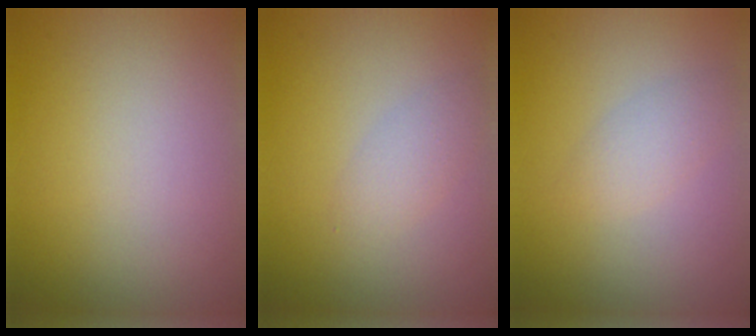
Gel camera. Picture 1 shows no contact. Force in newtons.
{"total": 1.8, "press": 1.8, "slide": 0.1}
{"total": 1.8, "press": 1.8, "slide": 0.0}